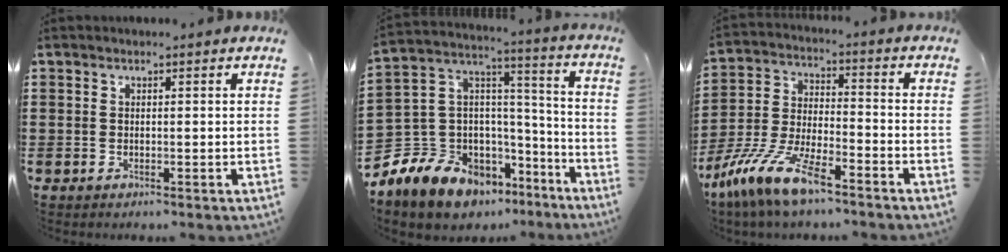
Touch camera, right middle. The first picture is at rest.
{"total": 10.5, "force": [-8.0, 6.6, 1.8], "torque": [-0.096, -0.010, -0.160]}
{"total": 11.3, "force": [-8.6, 2.2, 7.0], "torque": [-0.162, 0.008, -0.174]}